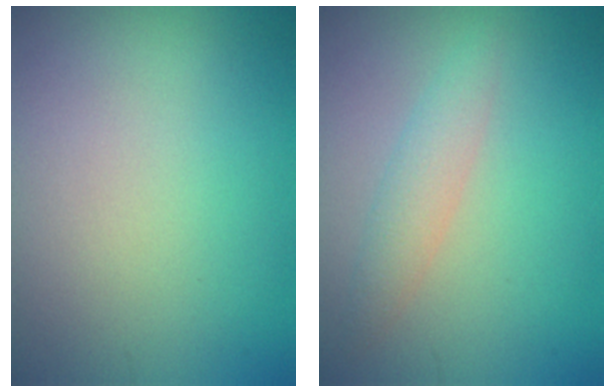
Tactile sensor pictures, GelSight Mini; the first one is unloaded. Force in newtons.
{"total": 2.1, "press": 2.1, "slide": 0.1}